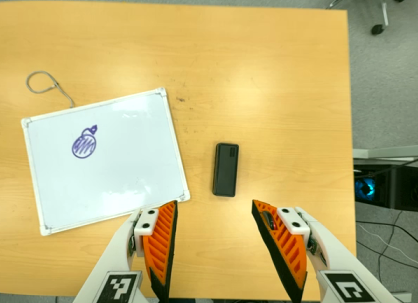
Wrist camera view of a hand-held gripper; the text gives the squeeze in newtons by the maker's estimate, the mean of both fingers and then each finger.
{"total": 0.0}